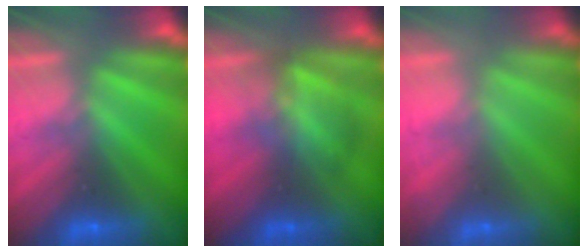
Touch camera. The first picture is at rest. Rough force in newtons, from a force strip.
{"total": 2.8}
{"total": 2.2}